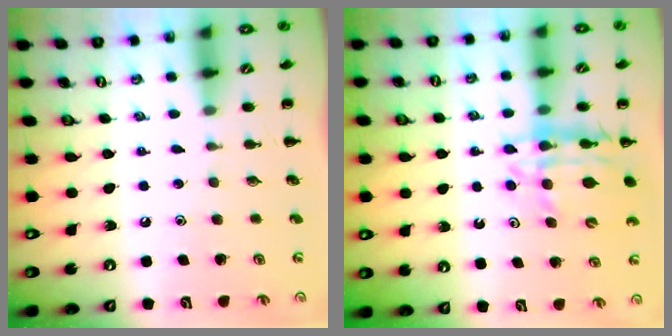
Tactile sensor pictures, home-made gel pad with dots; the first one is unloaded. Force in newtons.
{"total": 12.9, "press": 12.4, "slide": 3.7}